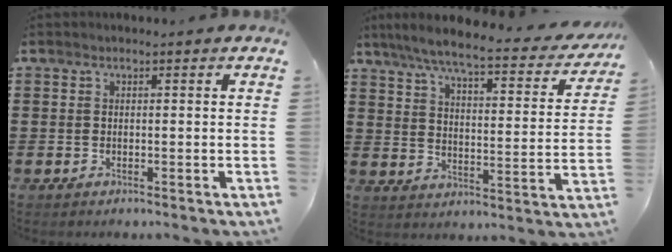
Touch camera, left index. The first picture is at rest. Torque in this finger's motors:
{"motor_torque": [2.14, 0.00, 0.60, 0.08]}